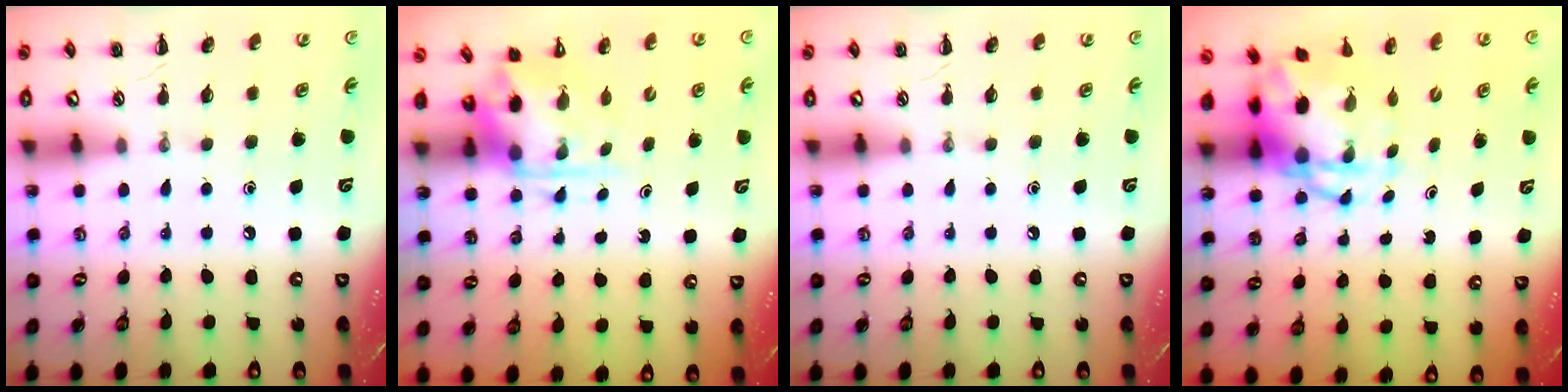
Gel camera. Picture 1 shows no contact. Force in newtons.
{"total": 3.8, "press": 3.7, "slide": 0.9}
{"total": 0.0}
{"total": 7.6, "press": 7.4, "slide": 1.3}